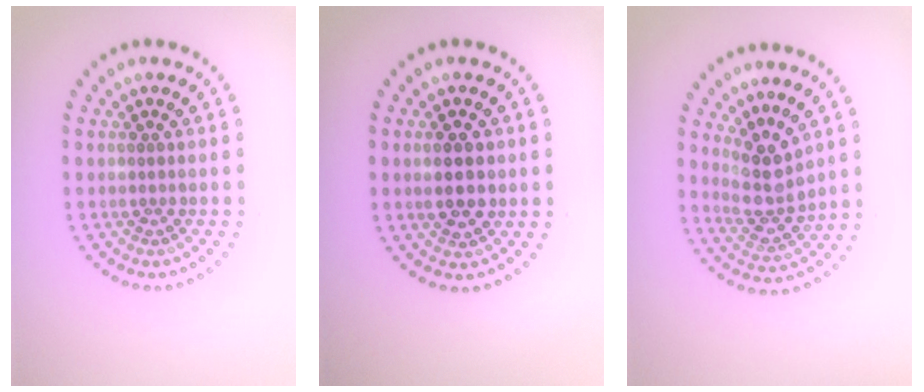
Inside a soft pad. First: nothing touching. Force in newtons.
{"total": 3.1, "press": 3.1, "slide": 0.3}
{"total": 3.5, "press": 2.9, "slide": 1.9}